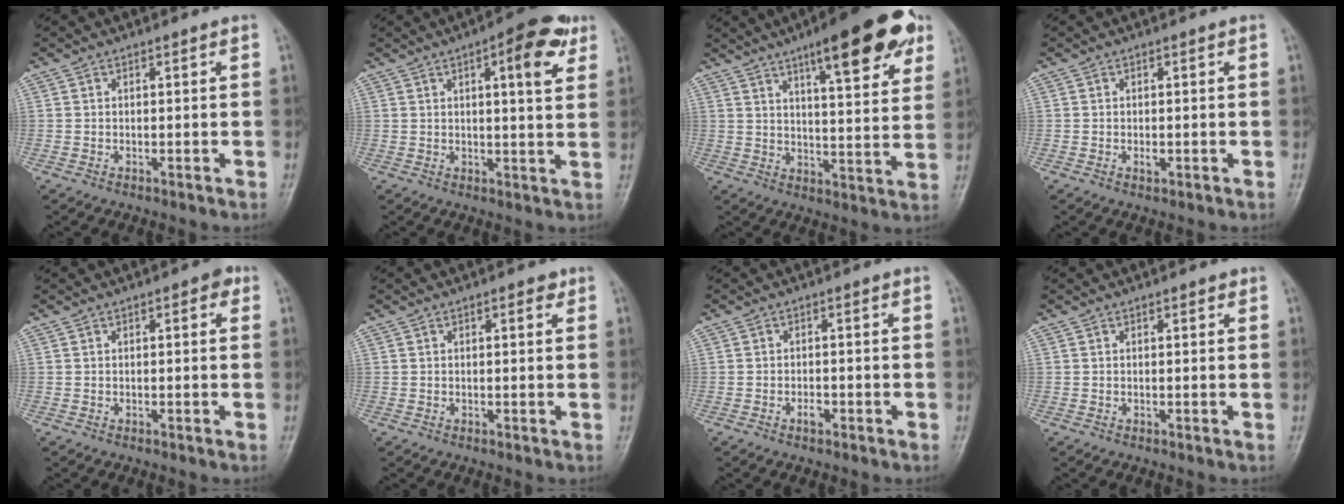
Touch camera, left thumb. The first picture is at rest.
{"total": 9.6, "force": [4.4, 2.9, 8.0], "torque": [-0.092, -0.008, 0.052]}
{"total": 18.5, "force": [10.4, 5.0, 14.4], "torque": [-0.169, -0.031, 0.146]}
{"total": 1.2, "force": [-0.1, 0.7, 1.0], "torque": [-0.012, -0.001, -0.002]}
{"total": 2.2, "force": [0.8, 1.0, 1.8], "torque": [-0.017, 0.002, 0.007]}
{"total": 1.7, "force": [0.9, 0.7, 1.3], "torque": [-0.014, -0.001, 0.009]}
{"total": 1.6, "force": [-0.8, 0.8, 1.1], "torque": [-0.018, 0.004, -0.015]}
{"total": 1.0, "force": [0.6, 0.4, 0.6], "torque": [-0.008, -0.002, 0.007]}